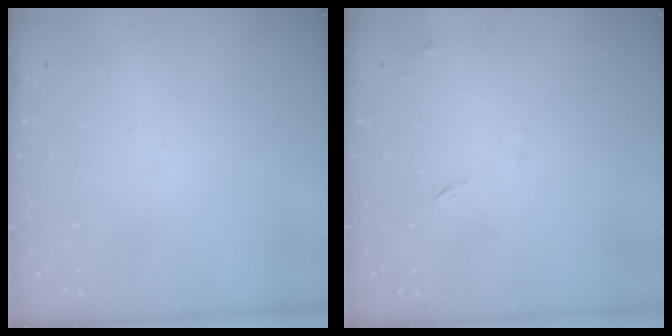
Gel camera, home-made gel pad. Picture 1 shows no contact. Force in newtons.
{"total": 9.4, "press": 9.4, "slide": 0.6}